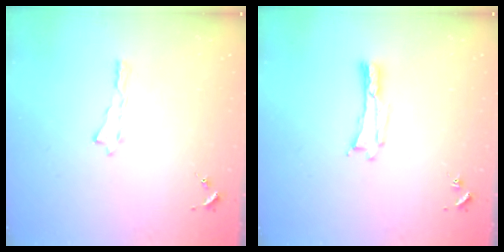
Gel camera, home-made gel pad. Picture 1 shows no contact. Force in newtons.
{"total": 0.0}